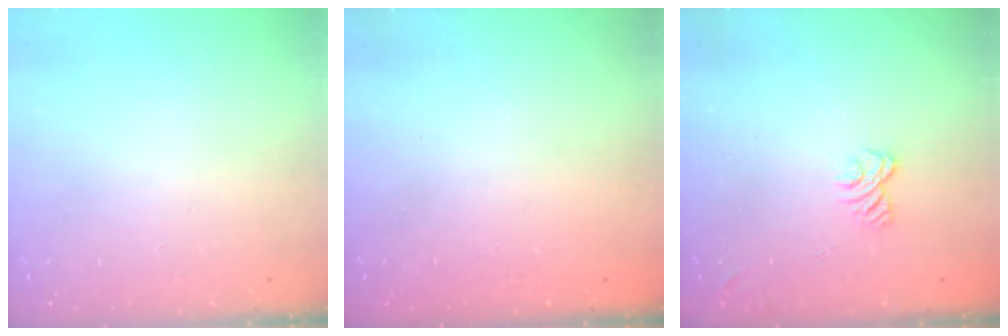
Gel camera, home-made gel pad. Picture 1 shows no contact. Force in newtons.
{"total": 2.4, "press": 2.3, "slide": 0.8}
{"total": 2.3, "press": 1.9, "slide": 1.2}